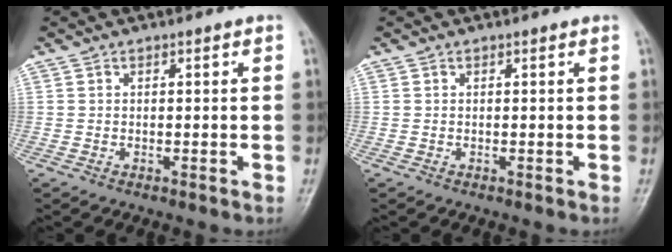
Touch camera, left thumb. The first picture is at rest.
{"total": 0.0}